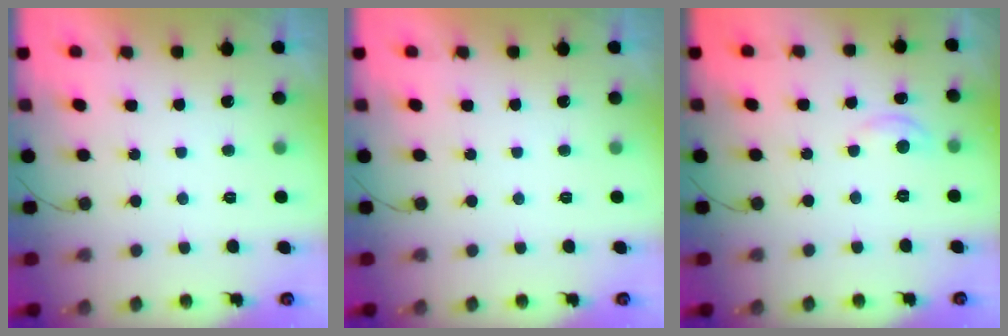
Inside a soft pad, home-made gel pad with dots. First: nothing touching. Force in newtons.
{"total": 0.0}
{"total": 2.8, "press": 2.8, "slide": 0.3}